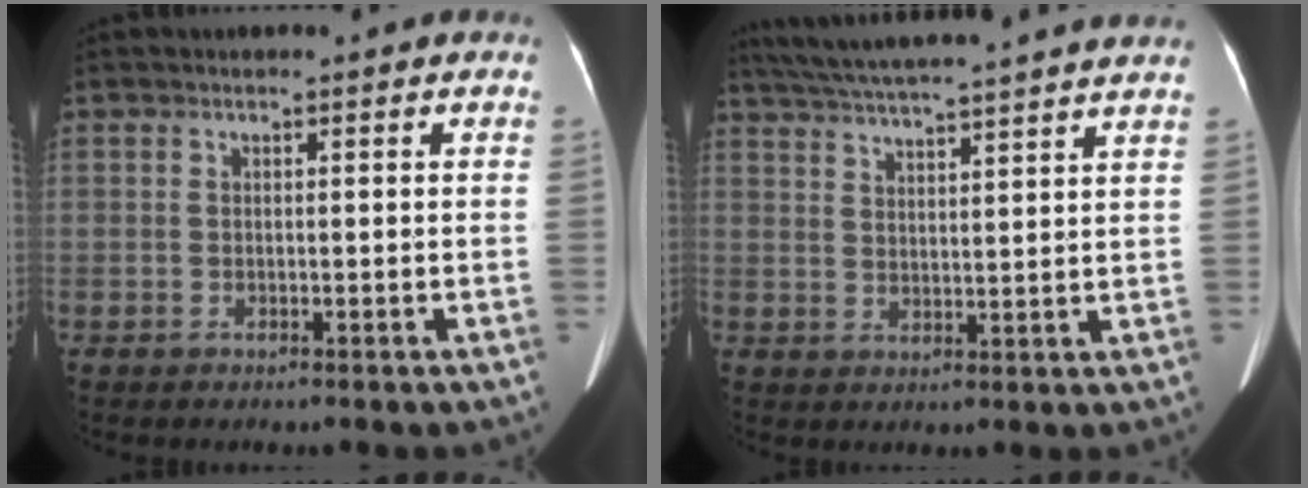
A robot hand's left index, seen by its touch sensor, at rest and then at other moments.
{"total": 18.9, "force": [17.0, -0.5, 8.4], "torque": [-0.149, 0.014, 0.235]}